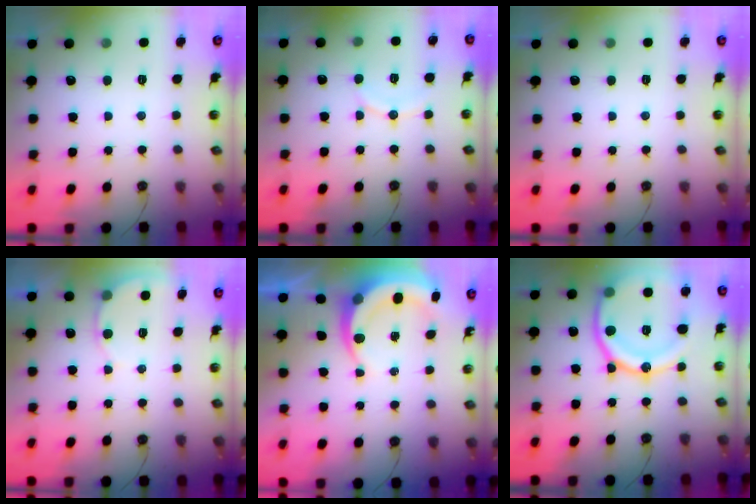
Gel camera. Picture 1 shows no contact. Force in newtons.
{"total": 8.2, "press": 8.2, "slide": 0.8}
{"total": 0.0}
{"total": 5.2, "press": 5.2, "slide": 0.3}
{"total": 5.9, "press": 5.9, "slide": 0.3}
{"total": 22.0, "press": 21.9, "slide": 2.4}